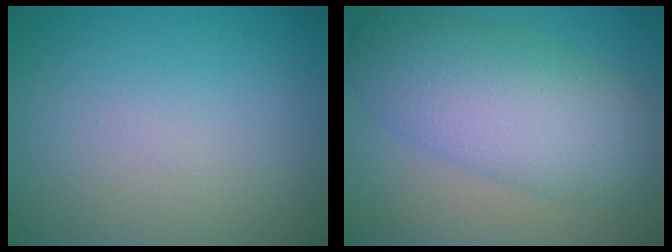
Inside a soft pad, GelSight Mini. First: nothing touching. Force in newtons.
{"total": 8.3, "press": 8.3, "slide": 0.2}